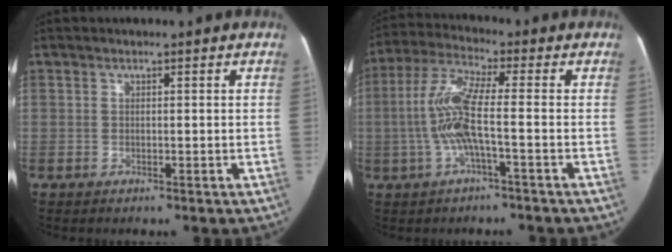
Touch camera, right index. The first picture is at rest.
{"total": 9.0, "force": [-1.4, 0.6, 8.8], "torque": [-0.194, 0.013, -0.036]}